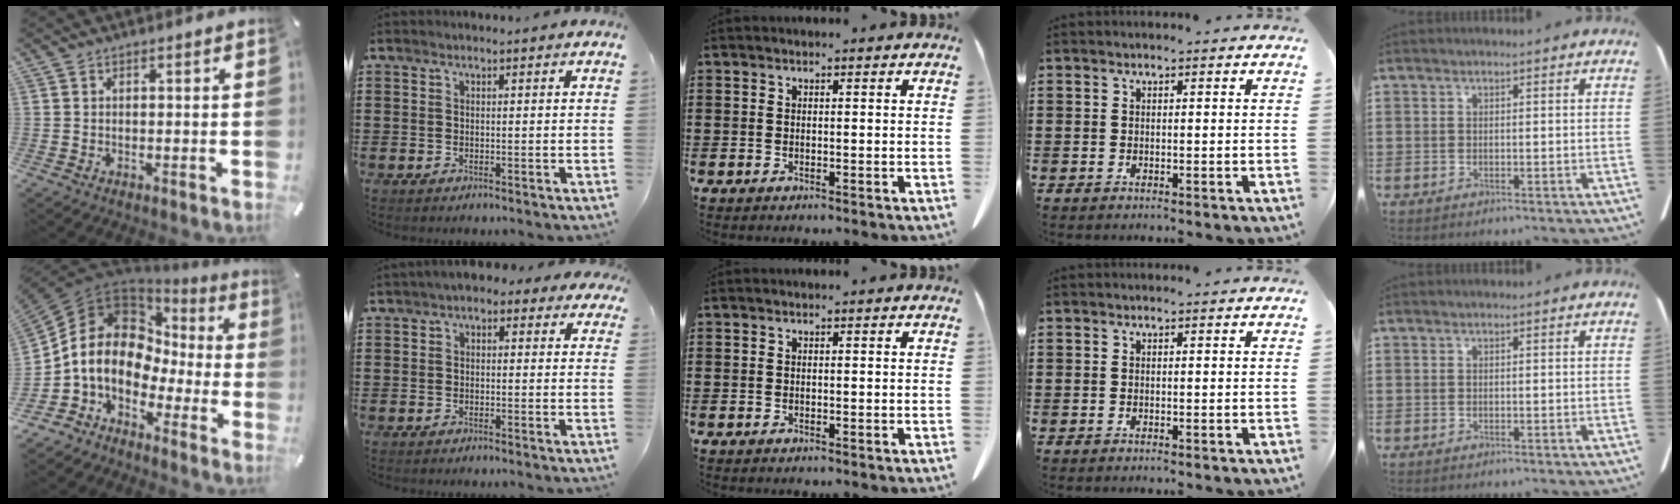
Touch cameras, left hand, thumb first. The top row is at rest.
{"thumb": {"total": 12.5, "force": [-0.4, 10.2, 7.2], "torque": [-0.176, -0.009, -0.015]}, "index": {"total": 2.2, "force": [0.8, 1.4, 1.4], "torque": [-0.034, 0.012, 0.012]}}